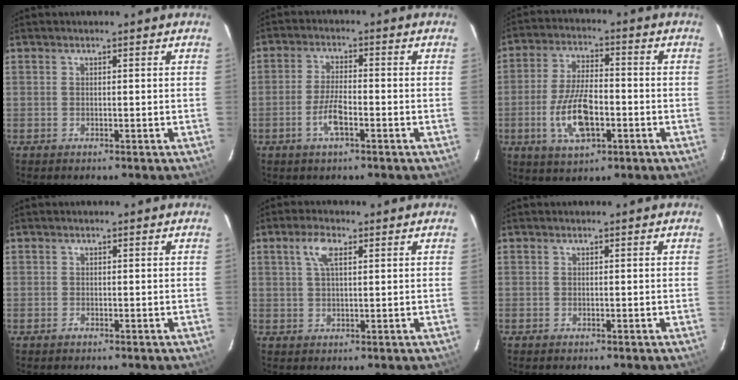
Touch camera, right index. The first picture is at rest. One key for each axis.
{"total": 5.2, "fx": -2.4, "fy": 1.4, "fz": 4.4, "tx": -0.097, "ty": 0.000, "tz": -0.047}
{"total": 11.3, "fx": -3.4, "fy": 4.9, "fz": 9.6, "tx": -0.197, "ty": -0.003, "tz": -0.059}
{"total": 0.8, "fx": -0.5, "fy": 0.7, "fz": 0.0, "tx": 0.002, "ty": 0.001, "tz": -0.008}
{"total": 4.2, "fx": 1.8, "fy": 1.6, "fz": 3.4, "tx": -0.067, "ty": 0.010, "tz": 0.033}
{"total": 0.0}